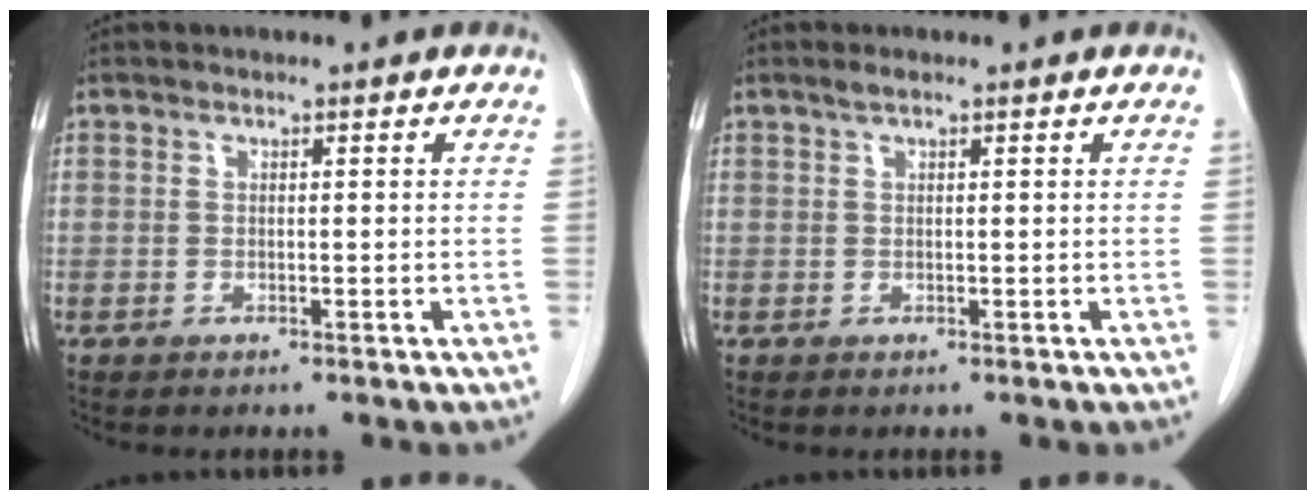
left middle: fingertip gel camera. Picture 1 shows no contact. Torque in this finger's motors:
{"motor_torque": [0.18, -0.17, -0.04, 0.01]}